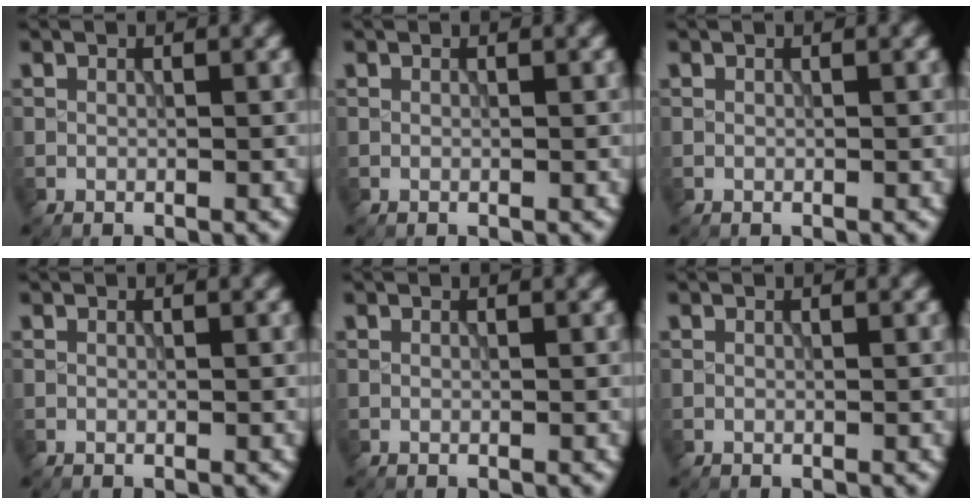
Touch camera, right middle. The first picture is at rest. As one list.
[{"total": 0.0}, {"total": 0.0}, {"total": 0.0}, {"total": 0.0}, {"total": 0.0}]